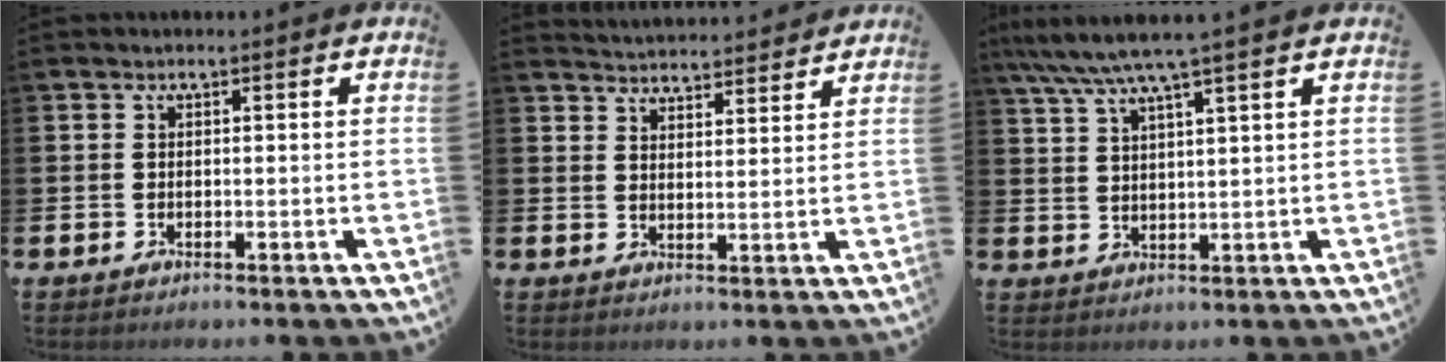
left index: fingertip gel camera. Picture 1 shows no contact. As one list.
[{"total": 4.3, "force": [4.2, 0.3, -0.4], "torque": [0.005, -0.034, 0.074]}, {"total": 5.8, "force": [4.9, 0.0, 3.1], "torque": [-0.078, -0.016, 0.087]}]